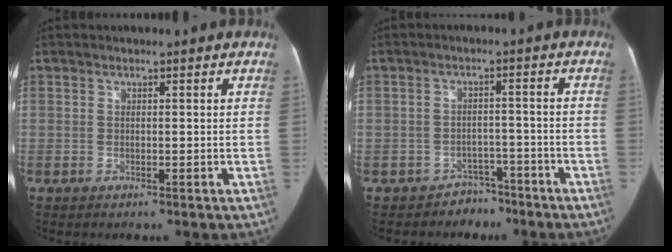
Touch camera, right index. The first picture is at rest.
{"total": 4.4, "force": [-3.2, 2.9, -0.6], "torque": [0.014, 0.020, -0.045]}